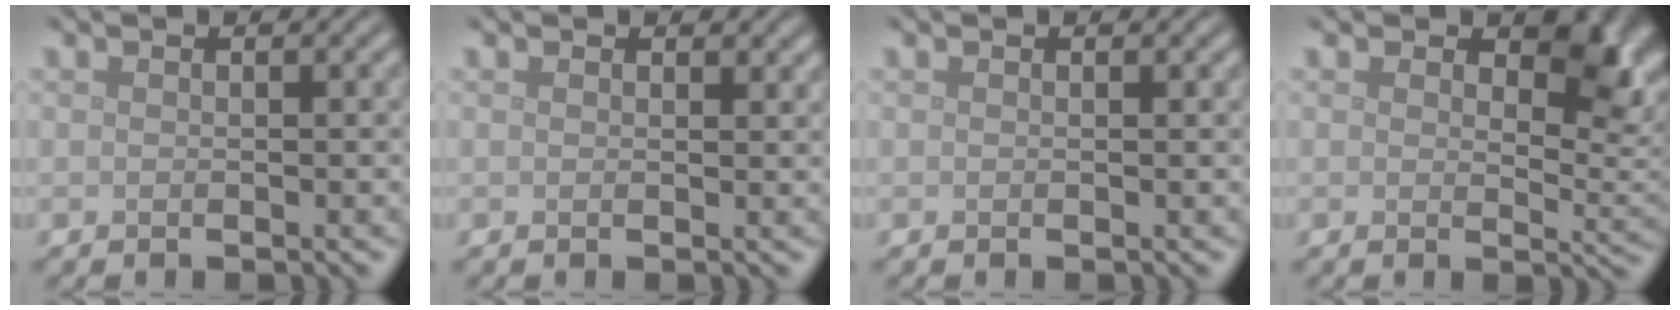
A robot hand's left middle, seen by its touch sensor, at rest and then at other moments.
{"total": 0.8, "force": [0.6, 0.4, 0.3], "torque": [-0.001, -0.003, 0.009]}
{"total": 0.0}
{"total": 5.0, "force": [2.0, 2.8, 3.7], "torque": [-0.045, -0.010, 0.025]}